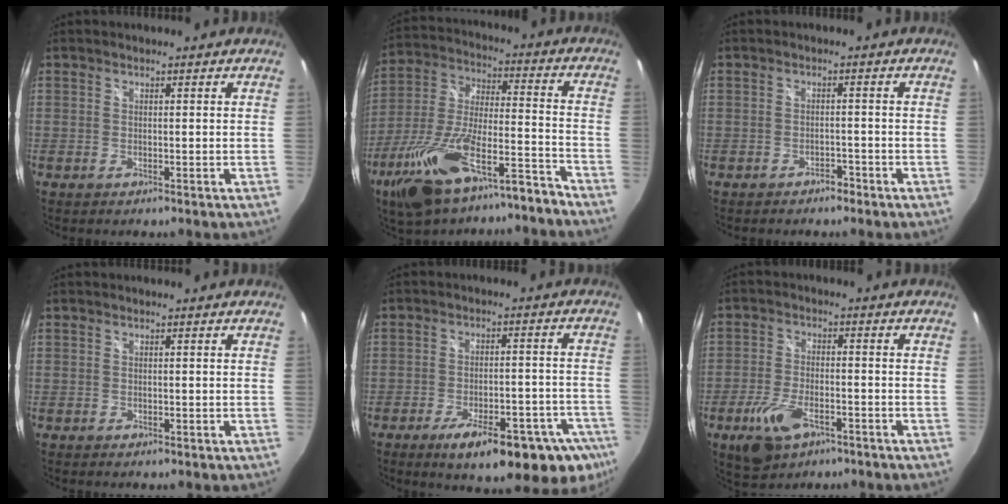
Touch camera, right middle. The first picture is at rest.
{"total": 19.7, "force": [-14.3, 5.4, 12.4], "torque": [-0.252, -0.016, -0.247]}
{"total": 2.1, "force": [-1.7, 1.0, 0.6], "torque": [-0.013, 0.000, -0.025]}
{"total": 0.0}
{"total": 20.0, "force": [-13.3, 6.2, 13.6], "torque": [-0.178, -0.023, -0.172]}
{"total": 9.3, "force": [-5.1, 4.5, 6.4], "torque": [-0.147, -0.017, -0.087]}